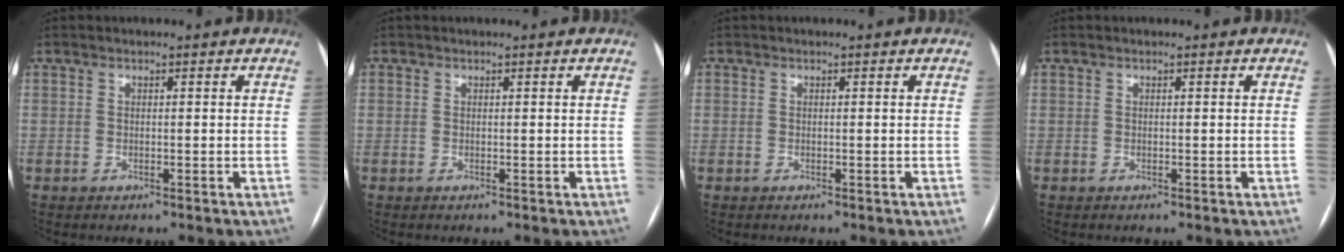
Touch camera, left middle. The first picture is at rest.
{"total": 0.7, "force": [0.0, -0.4, -0.6], "torque": [0.011, -0.001, -0.001]}
{"total": 0.0}
{"total": 0.0}